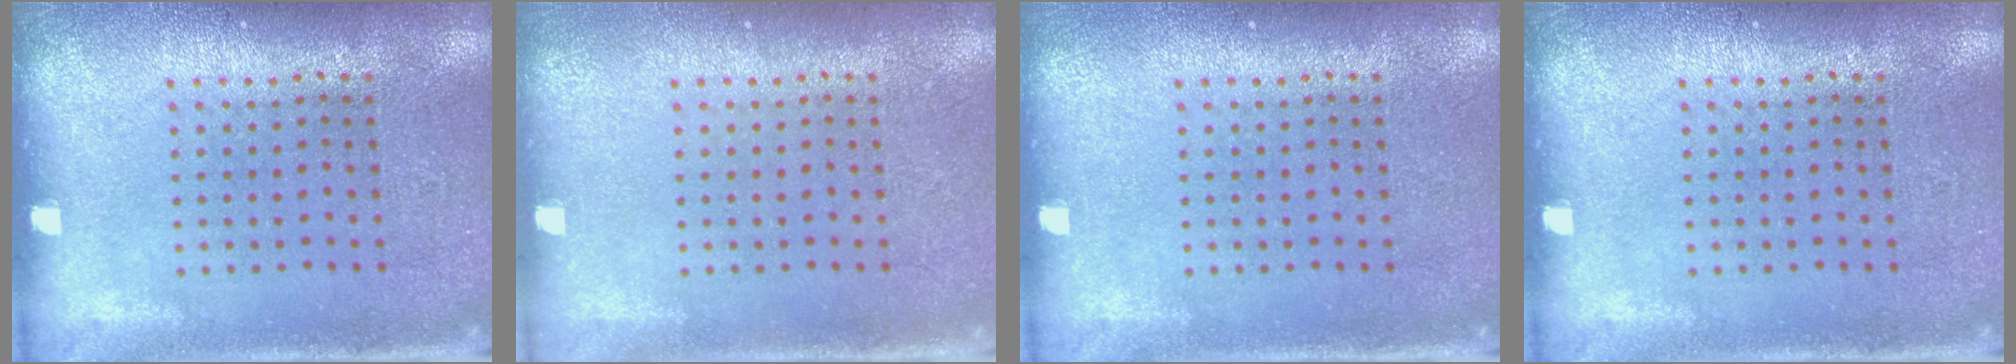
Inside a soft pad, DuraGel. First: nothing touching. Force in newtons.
{"total": 0.0}
{"total": 0.0}
{"total": 0.0}